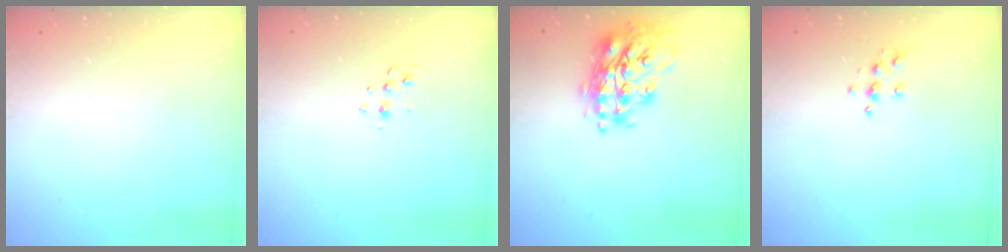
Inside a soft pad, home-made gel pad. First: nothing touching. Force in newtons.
{"total": 4.9, "press": 4.8, "slide": 1.0}
{"total": 20.1, "press": 20.1, "slide": 1.4}
{"total": 5.0, "press": 5.0, "slide": 0.4}